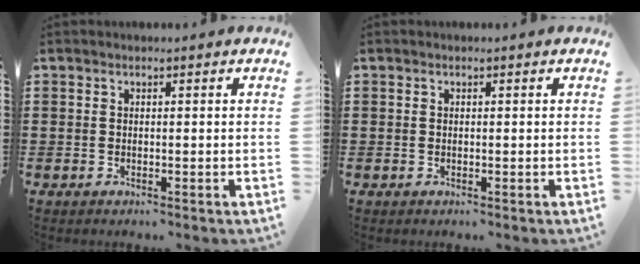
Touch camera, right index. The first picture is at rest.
{"total": 0.0}